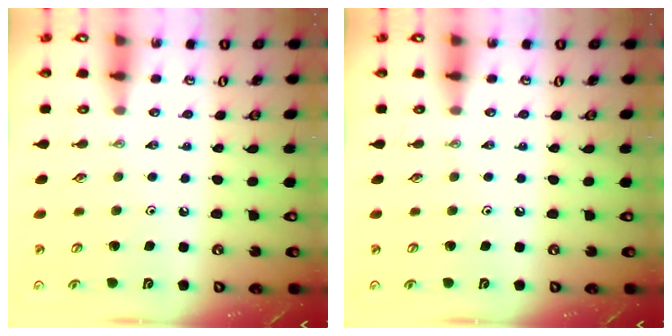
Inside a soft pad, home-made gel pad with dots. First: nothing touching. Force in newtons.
{"total": 0.0}